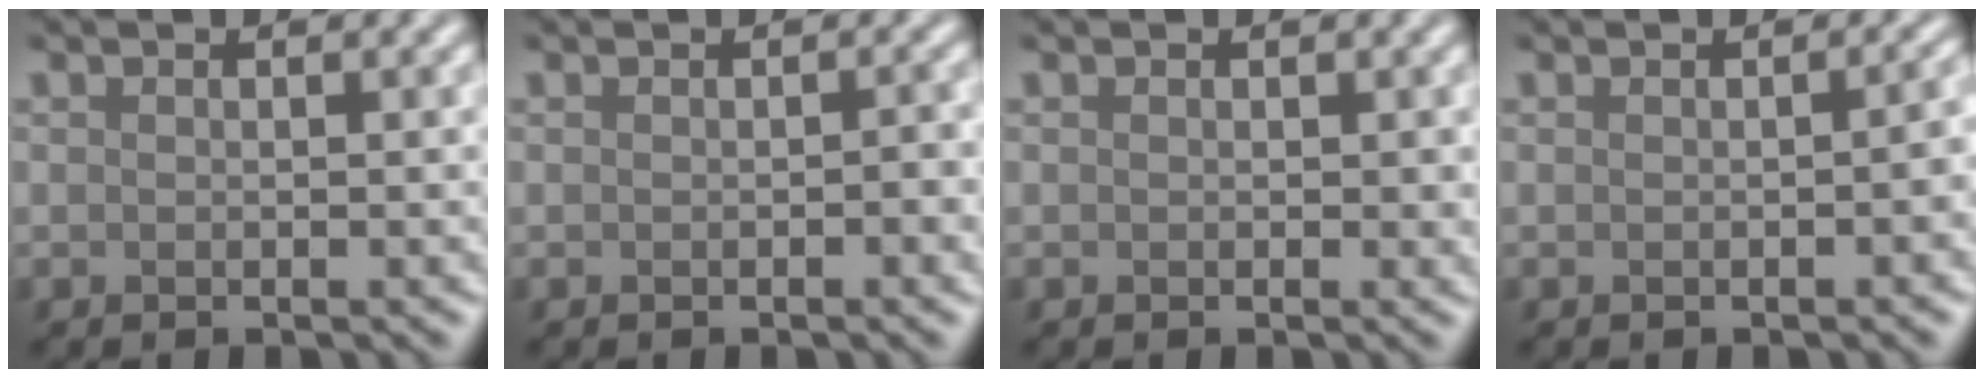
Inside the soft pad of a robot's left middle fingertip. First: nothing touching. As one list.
[{"total": 0.9, "force": [-0.2, 0.3, 0.8], "torque": [-0.013, 0.003, -0.001]}, {"total": 0.7, "force": [0.2, 0.5, 0.4], "torque": [-0.002, -0.002, 0.001]}, {"total": 2.0, "force": [-0.3, 0.7, 1.8], "torque": [-0.012, 0.005, -0.001]}]